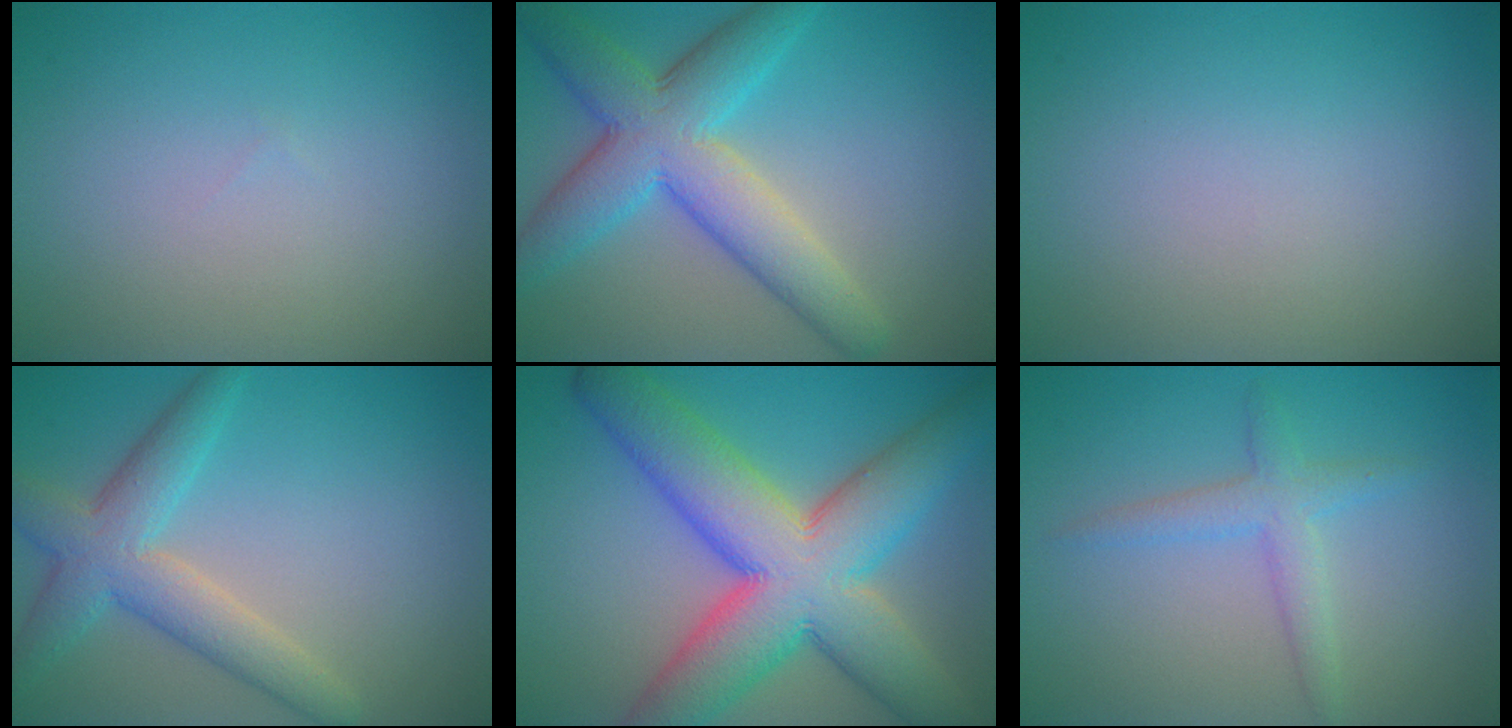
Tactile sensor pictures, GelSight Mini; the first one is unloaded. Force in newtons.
{"total": 7.9, "press": 7.9, "slide": 0.2}
{"total": 0.0}
{"total": 5.0, "press": 5.0, "slide": 0.2}
{"total": 13.2, "press": 13.2, "slide": 0.4}
{"total": 2.4, "press": 2.4, "slide": 0.2}